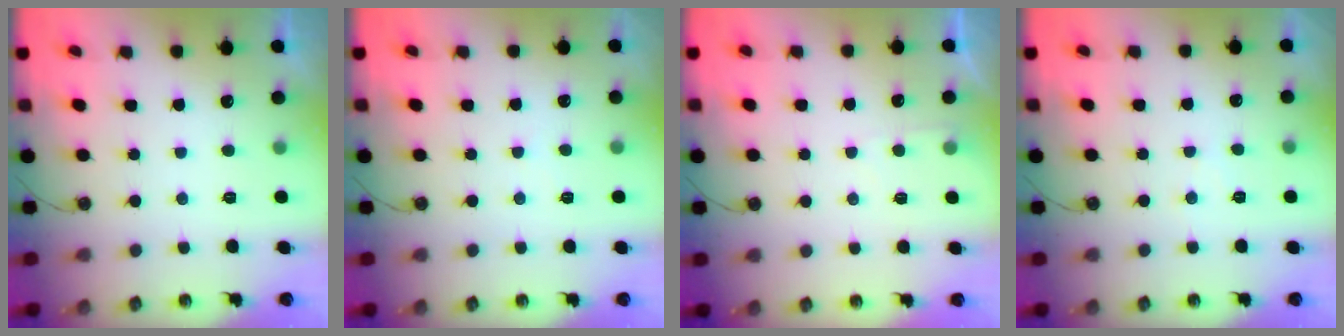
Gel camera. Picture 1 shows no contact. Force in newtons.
{"total": 1.9, "press": 1.9, "slide": 0.3}
{"total": 3.2, "press": 3.1, "slide": 0.4}
{"total": 3.7, "press": 3.7, "slide": 0.6}